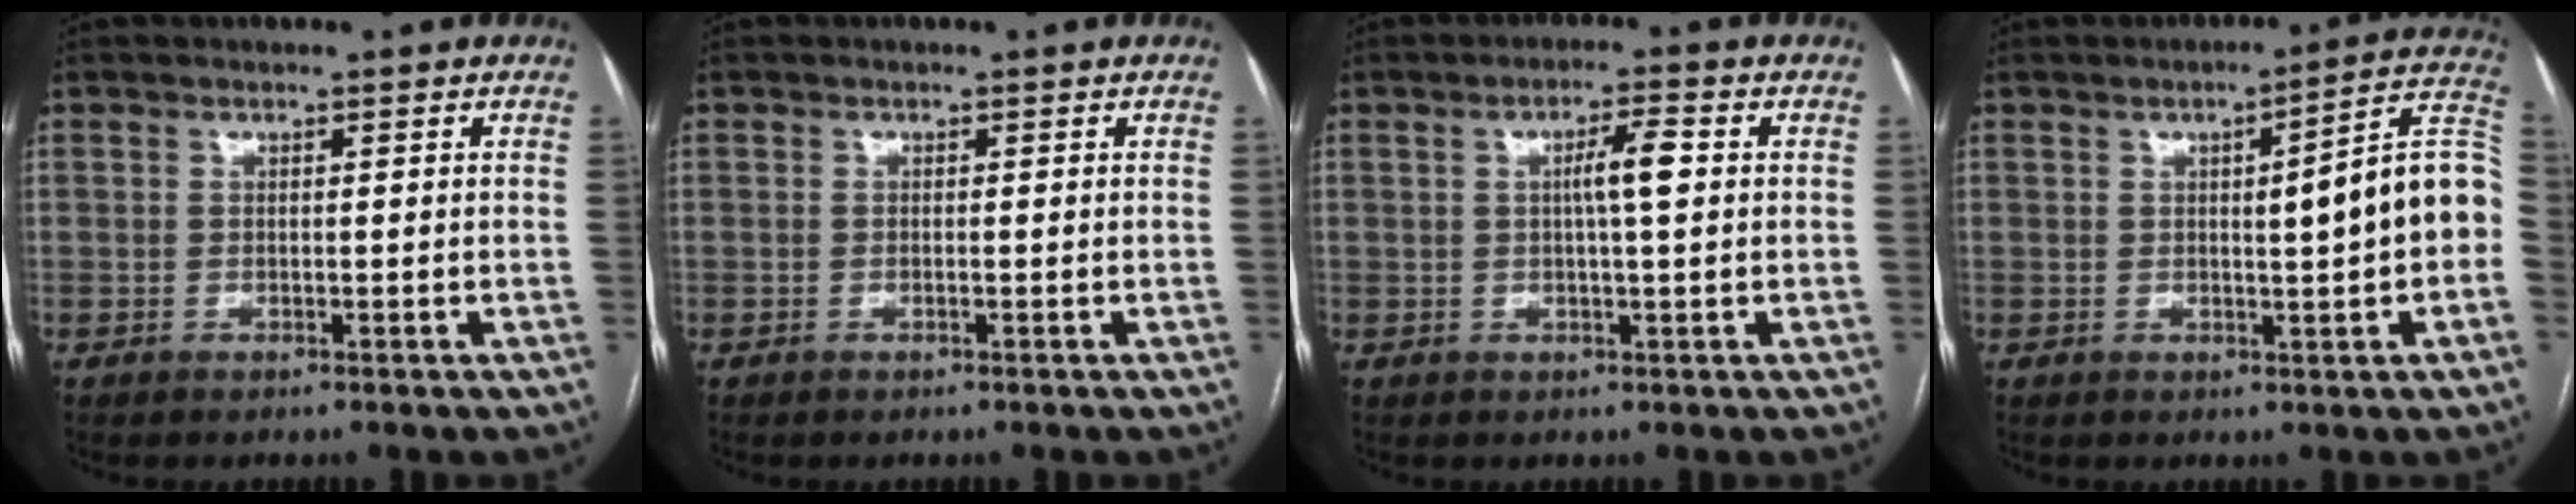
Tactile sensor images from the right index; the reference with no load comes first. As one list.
[{"total": 0.0}, {"total": 4.4, "force": [0.6, 0.3, 4.4], "torque": [-0.075, 0.006, 0.008]}, {"total": 11.6, "force": [-0.2, 0.7, 11.6], "torque": [-0.143, 0.027, -0.007]}]